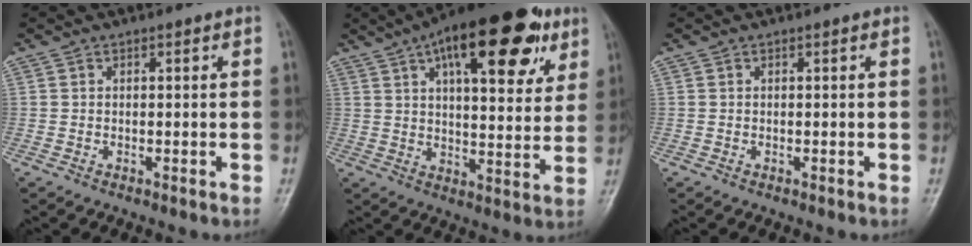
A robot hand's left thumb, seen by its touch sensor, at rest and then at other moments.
{"total": 23.4, "force": [11.5, 9.4, 18.0], "torque": [-0.236, -0.010, 0.168]}
{"total": 0.0}